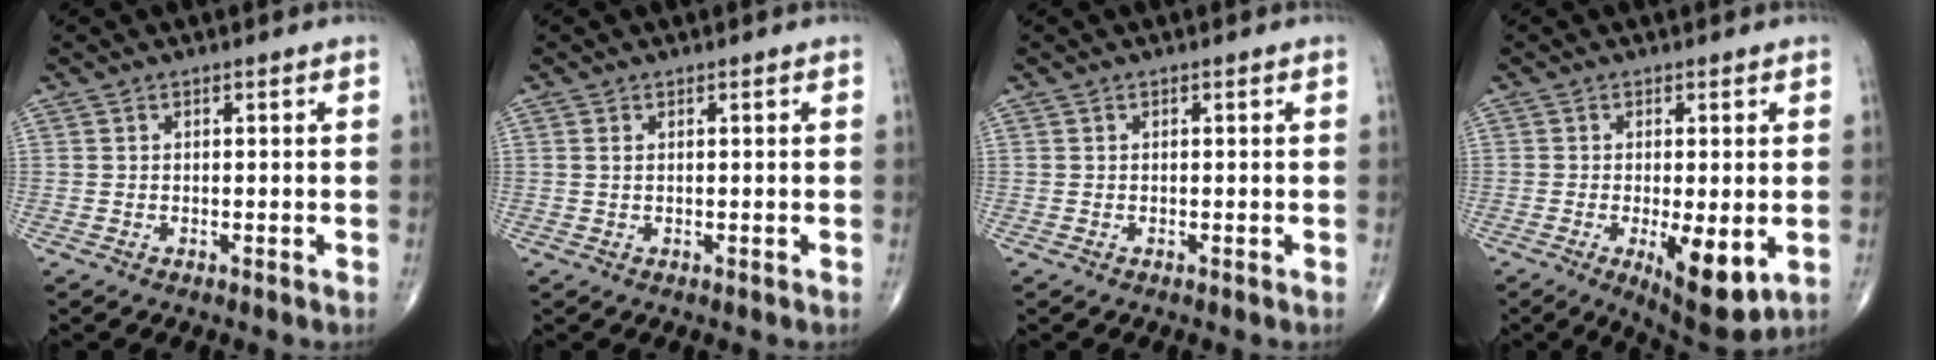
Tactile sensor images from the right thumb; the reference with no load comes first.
{"total": 0.6, "force": [0.3, 0.2, 0.5], "torque": [-0.014, 0.004, 0.007]}
{"total": 0.0}
{"total": 9.5, "force": [-2.3, 3.0, 8.7], "torque": [-0.126, -0.024, -0.028]}